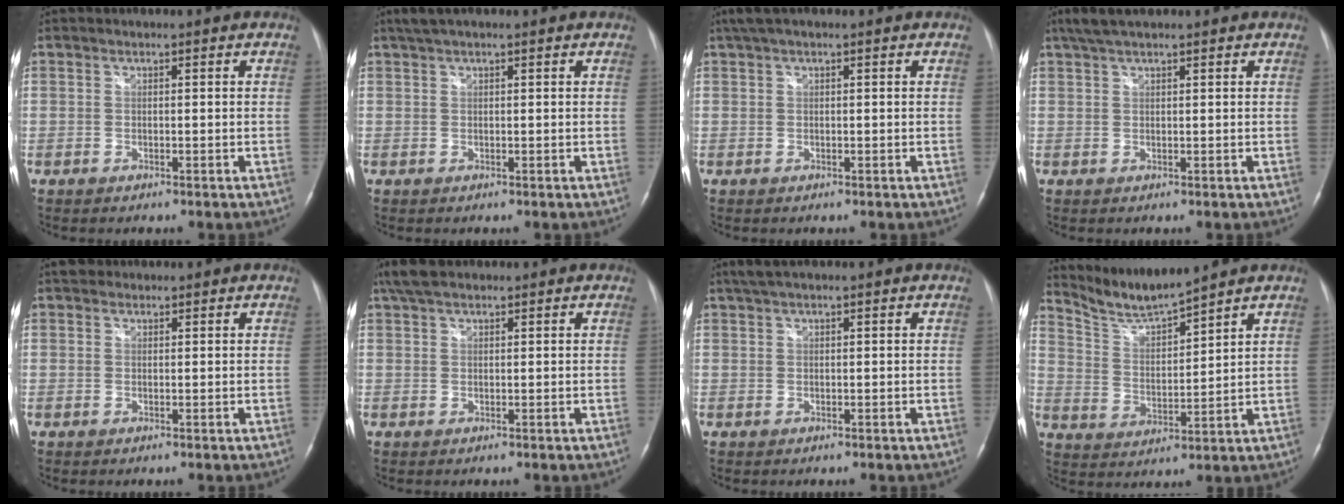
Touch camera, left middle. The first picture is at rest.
{"total": 3.2, "force": [2.4, 0.7, 2.1], "torque": [-0.042, 0.028, 0.045]}
{"total": 3.6, "force": [2.5, 0.8, 2.5], "torque": [-0.050, 0.037, 0.046]}
{"total": 4.1, "force": [3.1, 0.8, 2.5], "torque": [-0.054, 0.025, 0.060]}
{"total": 1.7, "force": [1.2, 1.1, 0.2], "torque": [-0.002, 0.014, 0.016]}
{"total": 4.1, "force": [3.2, 1.6, 2.1], "torque": [-0.049, 0.022, 0.062]}
{"total": 2.9, "force": [2.2, 0.5, 1.8], "torque": [-0.038, 0.025, 0.042]}
{"total": 7.4, "force": [7.3, -1.2, 1.1], "torque": [-0.036, -0.005, 0.154]}